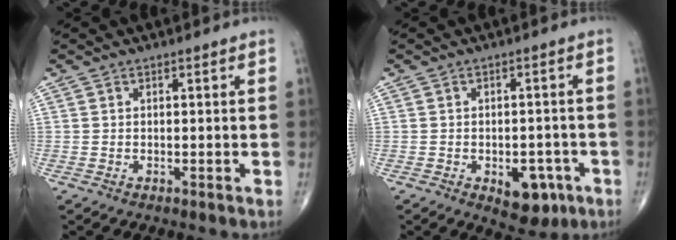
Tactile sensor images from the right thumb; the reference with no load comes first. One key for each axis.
{"total": 7.4, "fx": -3.1, "fy": 4.3, "fz": 5.2, "tx": -0.041, "ty": 0.013, "tz": -0.031}